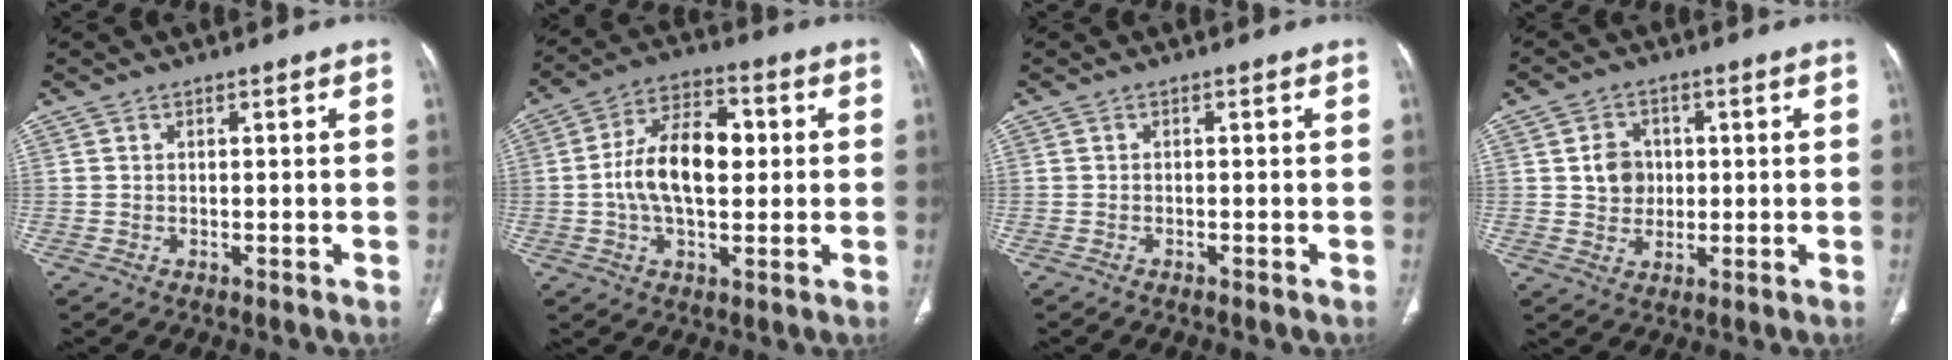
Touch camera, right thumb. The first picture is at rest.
{"total": 13.6, "force": [0.5, 7.6, 11.3], "torque": [-0.190, 0.024, 0.003]}
{"total": 0.9, "force": [-0.7, 0.2, 0.5], "torque": [-0.014, 0.000, -0.008]}
{"total": 5.8, "force": [0.7, 5.1, 2.7], "torque": [-0.022, 0.000, 0.011]}